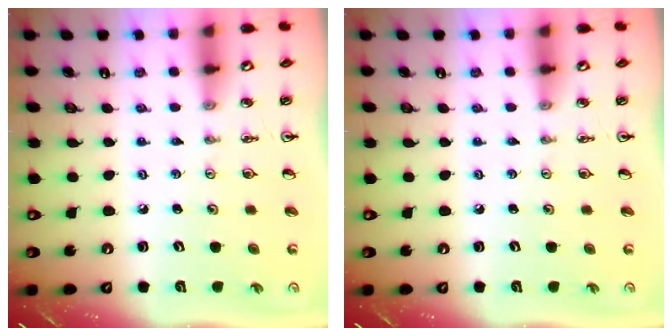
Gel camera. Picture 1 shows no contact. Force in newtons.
{"total": 0.0}